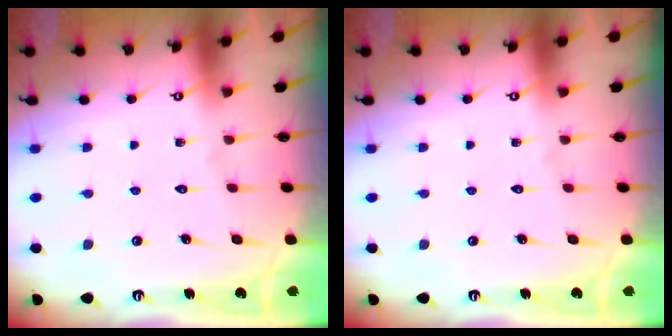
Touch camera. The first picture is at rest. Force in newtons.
{"total": 0.0}